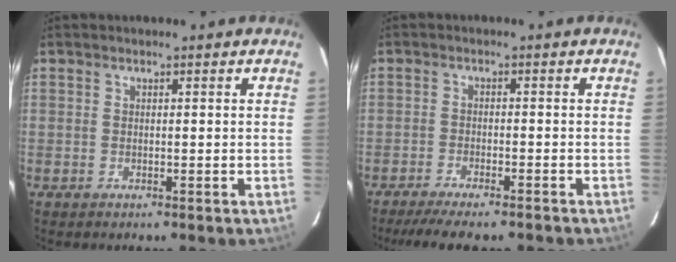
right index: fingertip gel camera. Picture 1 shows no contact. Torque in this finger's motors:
{"motor_torque": [1.07, -1.07, 0.37, 0.09]}